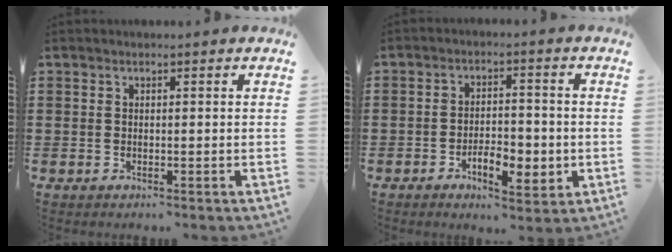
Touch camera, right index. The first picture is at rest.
{"total": 6.2, "force": [-2.2, 3.1, 4.8], "torque": [-0.073, 0.009, -0.039]}